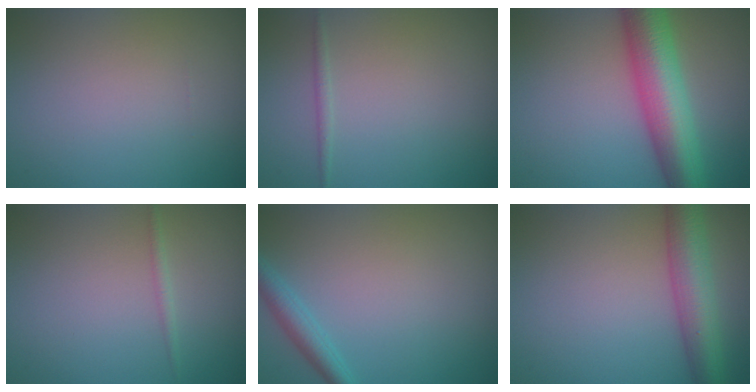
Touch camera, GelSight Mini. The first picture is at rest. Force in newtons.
{"total": 0.7, "press": 0.7, "slide": 0.0}
{"total": 8.6, "press": 8.6, "slide": 0.2}
{"total": 0.7, "press": 0.7, "slide": 0.0}
{"total": 2.2, "press": 2.2, "slide": 0.1}
{"total": 5.7, "press": 5.7, "slide": 0.1}